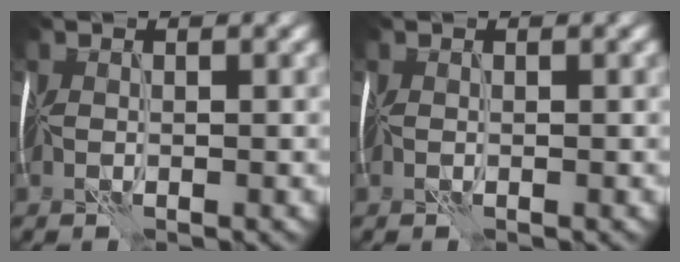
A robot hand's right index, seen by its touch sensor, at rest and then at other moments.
{"total": 0.0}